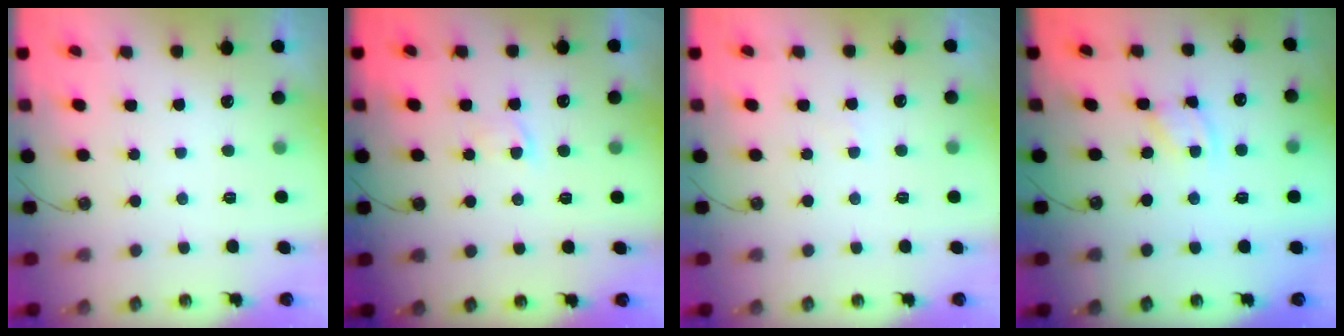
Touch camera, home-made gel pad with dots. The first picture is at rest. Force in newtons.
{"total": 1.6, "press": 1.6, "slide": 0.3}
{"total": 1.9, "press": 1.9, "slide": 0.3}
{"total": 2.6, "press": 2.6, "slide": 0.1}